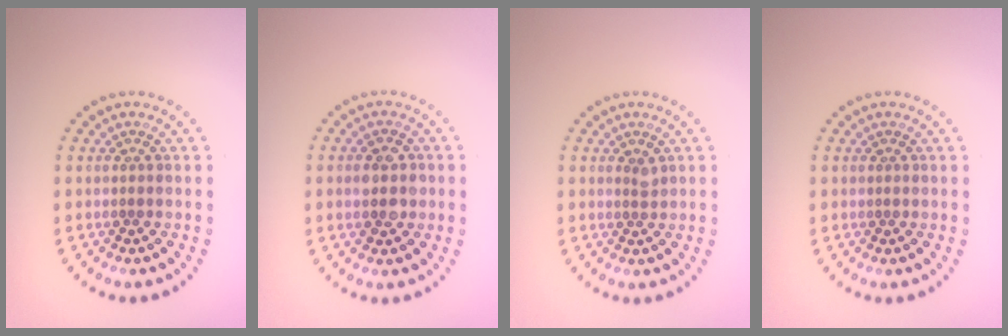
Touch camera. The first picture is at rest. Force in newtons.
{"total": 2.8, "press": 2.8, "slide": 0.2}
{"total": 0.8, "press": 0.5, "slide": 0.6}
{"total": 0.0}